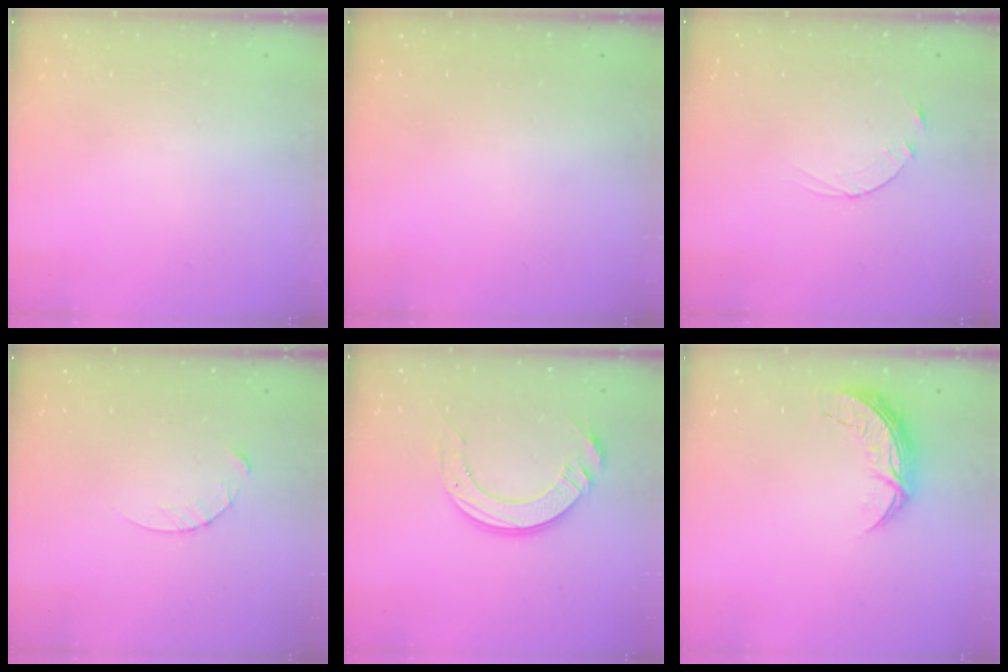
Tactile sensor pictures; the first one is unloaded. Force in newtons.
{"total": 0.0}
{"total": 2.5, "press": 2.5, "slide": 0.3}
{"total": 3.4, "press": 3.4, "slide": 0.4}
{"total": 12.8, "press": 12.7, "slide": 1.2}
{"total": 7.2, "press": 7.1, "slide": 0.5}